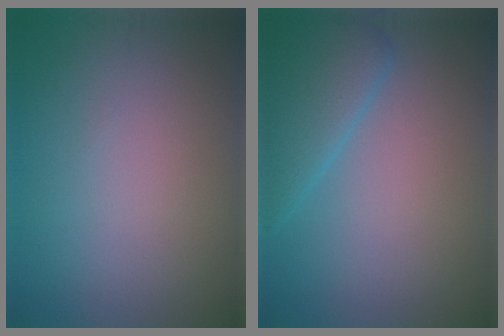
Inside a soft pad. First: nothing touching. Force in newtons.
{"total": 4.1, "press": 4.0, "slide": 0.2}